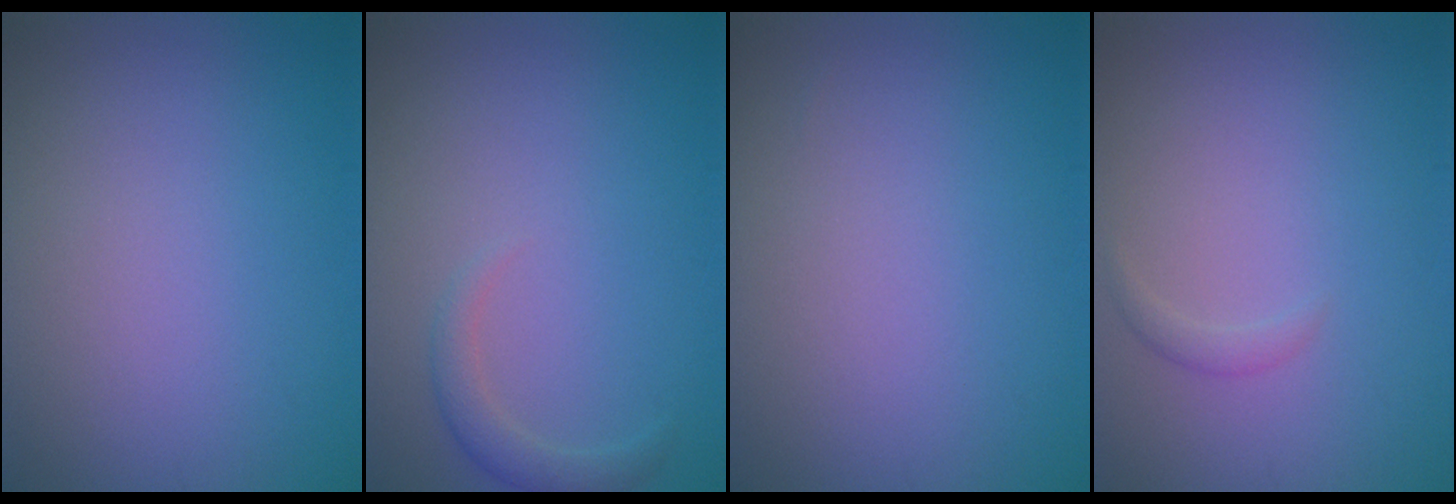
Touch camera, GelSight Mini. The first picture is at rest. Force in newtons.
{"total": 1.5, "press": 1.5, "slide": 0.1}
{"total": 0.0}
{"total": 0.8, "press": 0.8, "slide": 0.1}